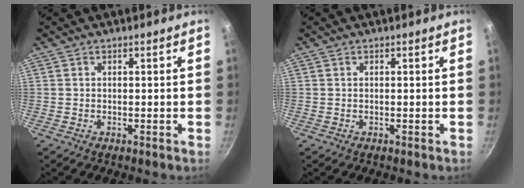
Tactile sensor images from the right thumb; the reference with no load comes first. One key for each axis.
{"total": 0.0}